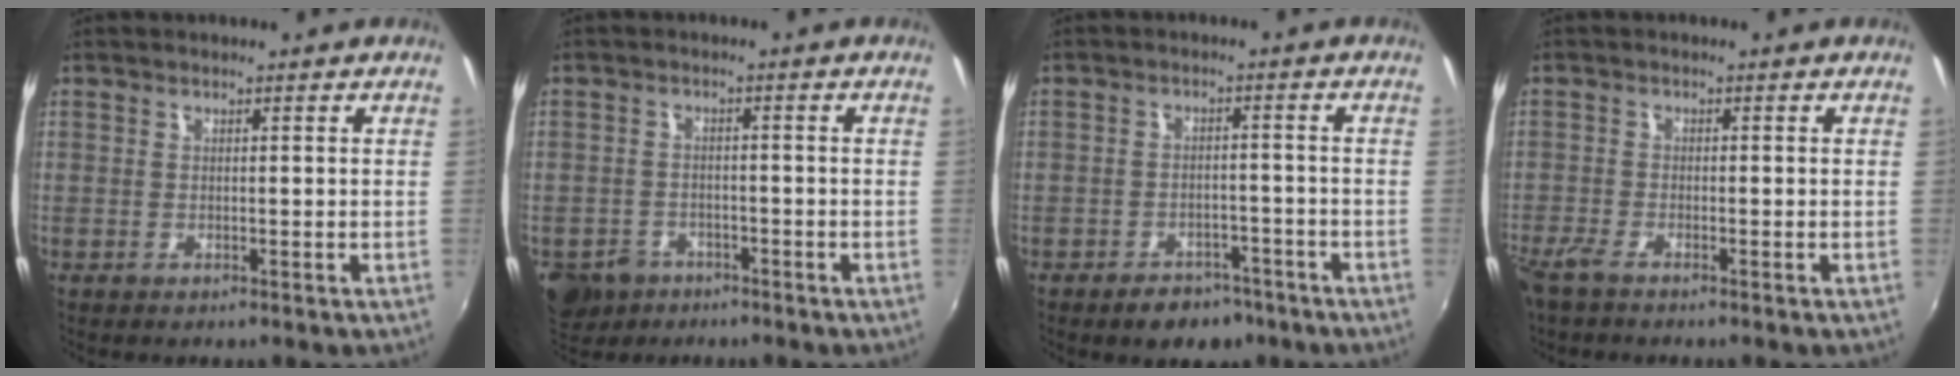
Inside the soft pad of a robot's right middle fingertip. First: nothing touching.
{"total": 7.3, "force": [-4.3, 5.3, 2.6], "torque": [-0.067, 0.000, -0.065]}
{"total": 7.0, "force": [-5.0, 4.2, 2.5], "torque": [-0.059, 0.008, -0.060]}
{"total": 2.9, "force": [-2.3, 0.6, 1.6], "torque": [-0.044, -0.008, -0.049]}